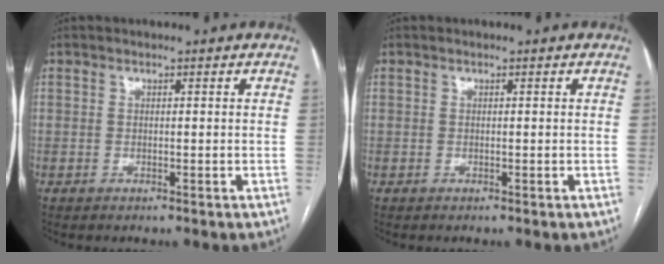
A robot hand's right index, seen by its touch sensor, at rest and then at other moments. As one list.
[{"total": 0.0}]